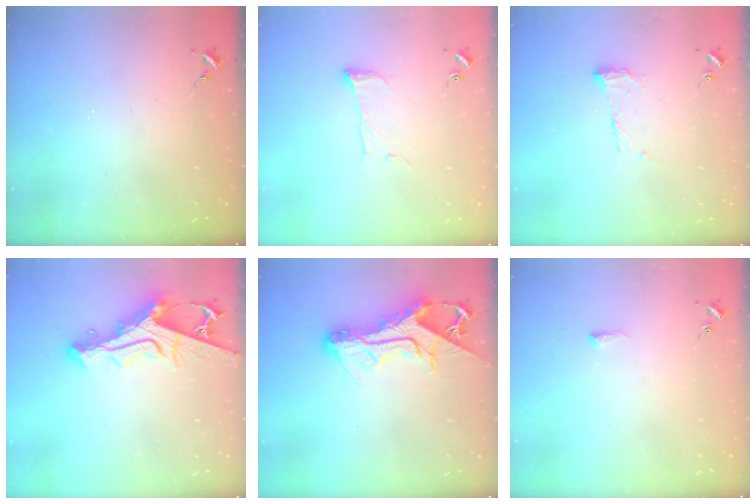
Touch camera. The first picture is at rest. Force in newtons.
{"total": 6.6, "press": 6.6, "slide": 0.4}
{"total": 9.4, "press": 9.4, "slide": 0.2}
{"total": 13.1, "press": 13.1, "slide": 1.2}
{"total": 16.2, "press": 16.1, "slide": 1.6}
{"total": 6.1, "press": 6.1, "slide": 0.8}